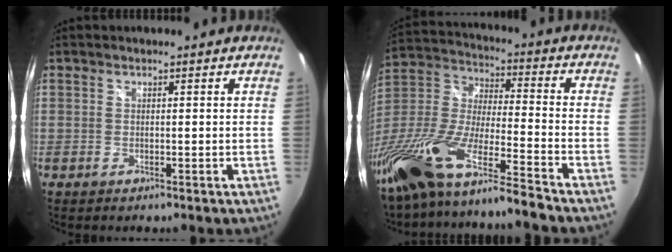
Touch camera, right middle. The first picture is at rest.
{"total": 20.3, "force": [-15.9, 0.8, 12.6], "torque": [-0.250, -0.044, -0.302]}